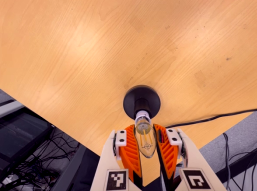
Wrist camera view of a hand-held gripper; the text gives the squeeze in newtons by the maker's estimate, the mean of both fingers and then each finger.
{"total": 22.4, "left": 25.7, "right": 19.0}